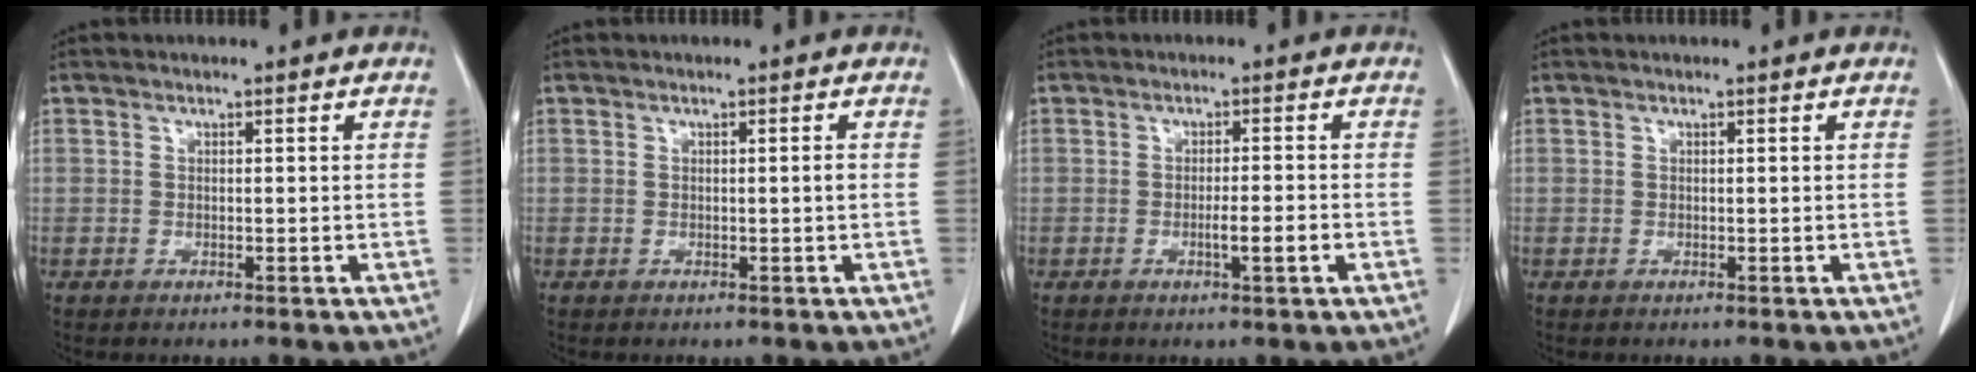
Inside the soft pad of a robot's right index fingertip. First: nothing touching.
{"total": 0.7, "force": [-0.1, -0.2, 0.7], "torque": [-0.009, -0.001, -0.002]}
{"total": 3.0, "force": [-1.0, -0.1, 2.9], "torque": [-0.048, -0.002, -0.014]}
{"total": 0.0}